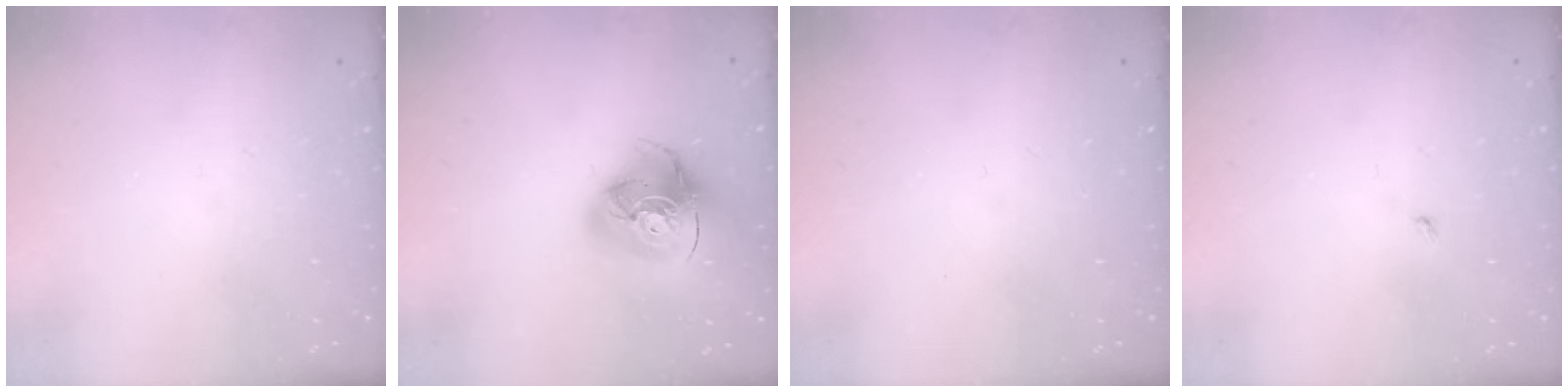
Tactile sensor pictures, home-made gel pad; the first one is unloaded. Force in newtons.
{"total": 13.8, "press": 13.7, "slide": 1.4}
{"total": 0.0}
{"total": 1.9, "press": 1.9, "slide": 0.3}